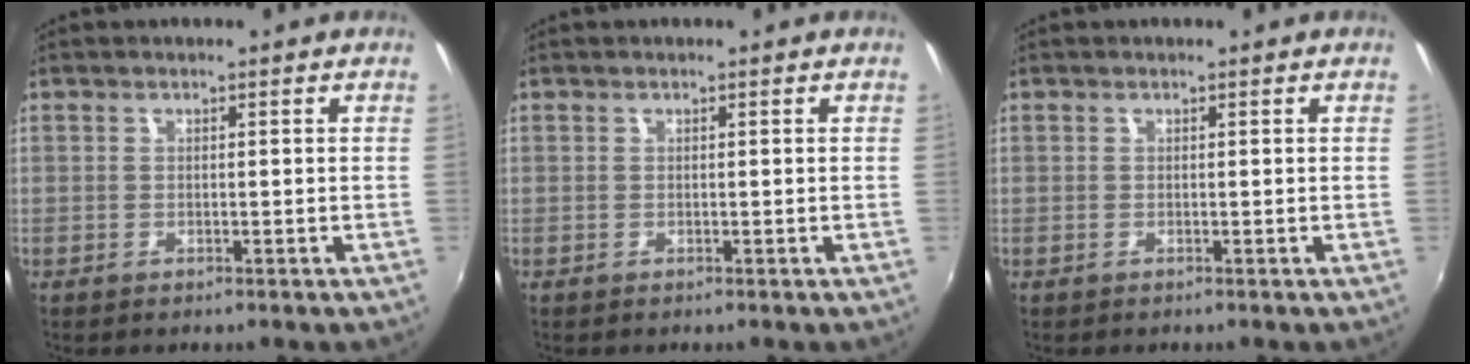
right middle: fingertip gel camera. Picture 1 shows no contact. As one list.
[{"total": 0.0}, {"total": 0.0}]